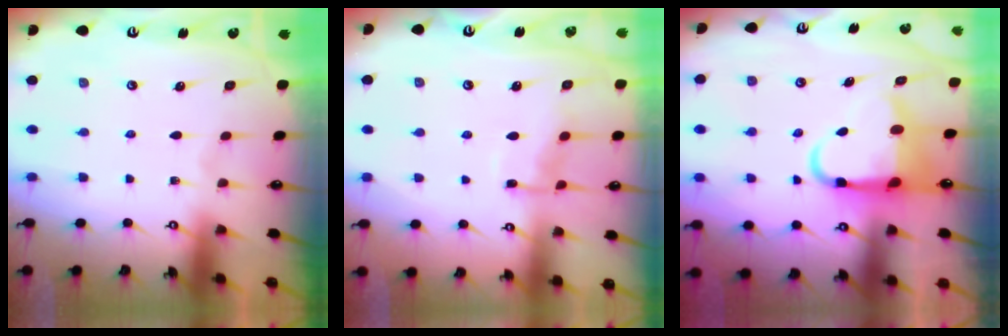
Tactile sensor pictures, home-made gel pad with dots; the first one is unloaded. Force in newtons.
{"total": 7.4, "press": 7.4, "slide": 0.7}
{"total": 8.2, "press": 8.0, "slide": 1.3}